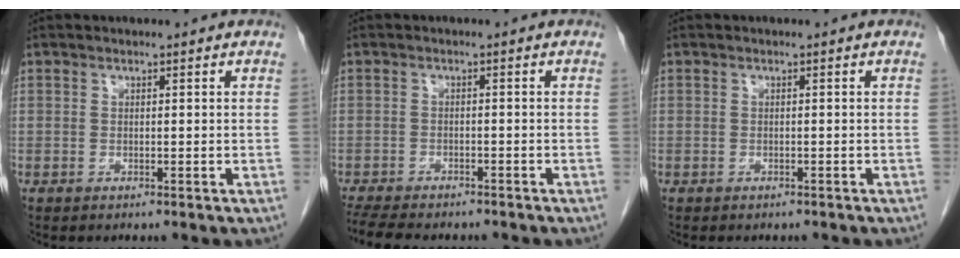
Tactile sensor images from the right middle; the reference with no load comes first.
{"total": 11.2, "force": [-9.5, 3.2, 5.0], "torque": [-0.094, -0.007, -0.134]}
{"total": 2.1, "force": [-1.8, 0.9, 0.5], "torque": [-0.011, -0.002, -0.022]}